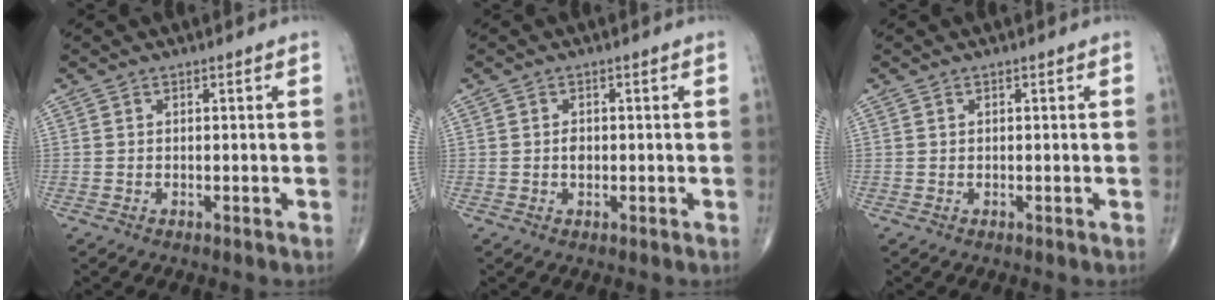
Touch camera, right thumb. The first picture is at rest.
{"total": 1.3, "force": [-0.2, 0.9, 0.9], "torque": [-0.013, 0.001, -0.003]}
{"total": 0.0}